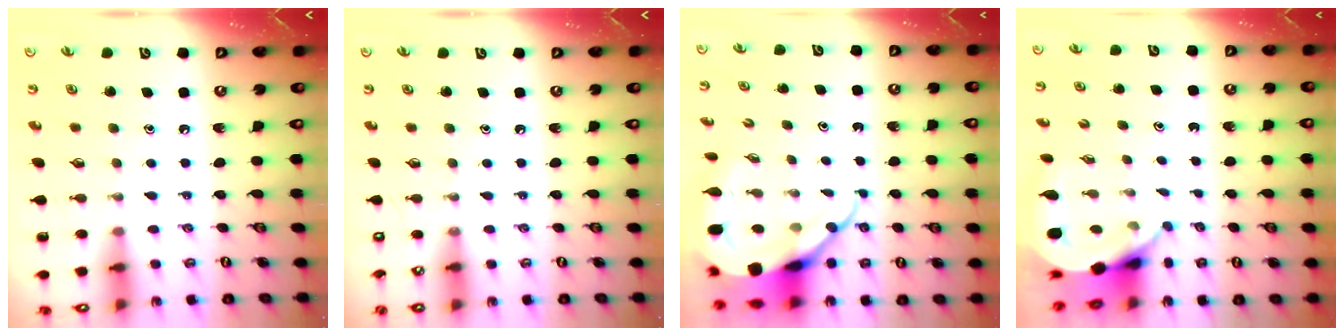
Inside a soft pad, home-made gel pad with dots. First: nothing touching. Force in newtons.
{"total": 0.0}
{"total": 11.2, "press": 11.1, "slide": 1.2}
{"total": 5.6, "press": 5.6, "slide": 0.3}